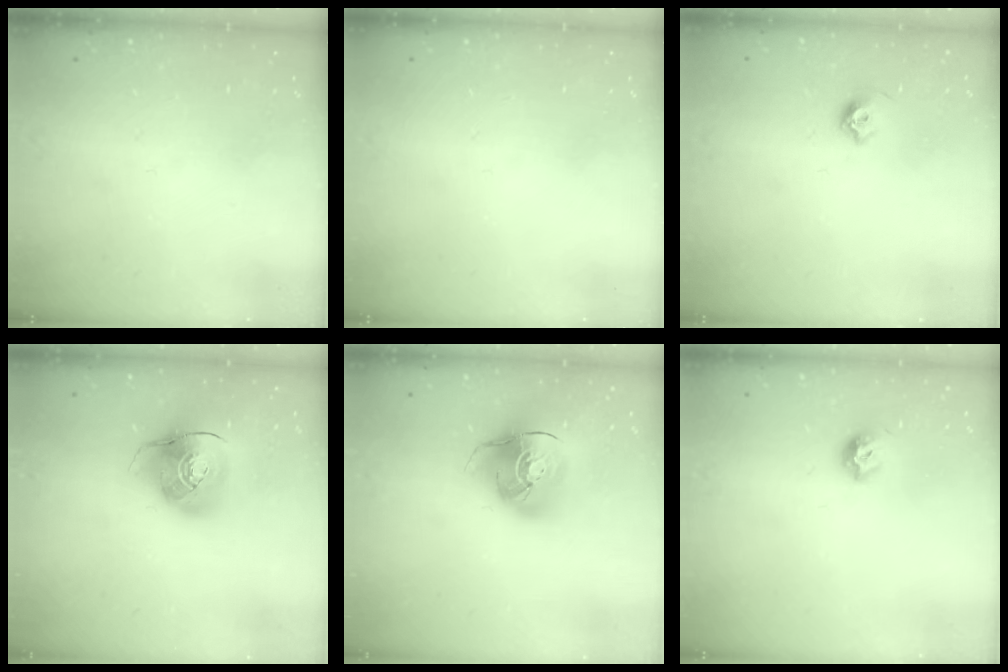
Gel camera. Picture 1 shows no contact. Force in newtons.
{"total": 0.0}
{"total": 5.5, "press": 5.3, "slide": 1.2}
{"total": 10.9, "press": 10.7, "slide": 1.8}
{"total": 13.4, "press": 13.3, "slide": 2.0}
{"total": 7.9, "press": 7.9, "slide": 0.7}